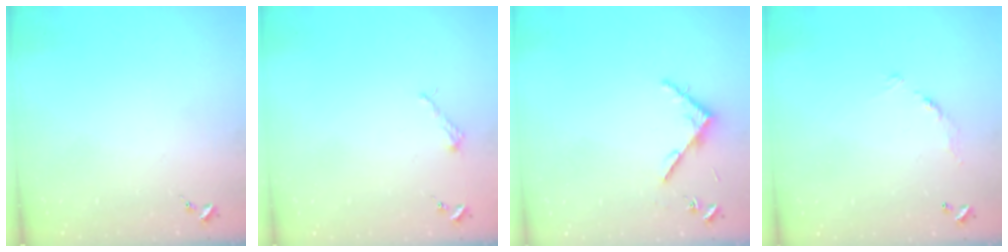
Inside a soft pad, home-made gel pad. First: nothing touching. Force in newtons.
{"total": 2.2, "press": 2.2, "slide": 0.3}
{"total": 4.2, "press": 4.2, "slide": 0.4}
{"total": 6.0, "press": 6.0, "slide": 0.4}